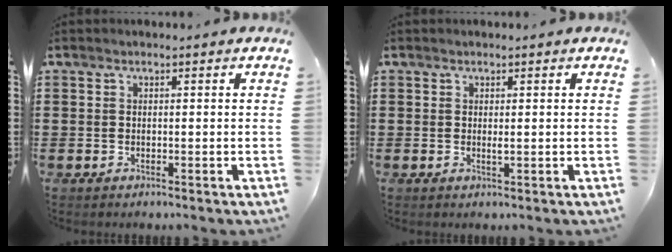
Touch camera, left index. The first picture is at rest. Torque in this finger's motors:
{"motor_torque": [0.25, -0.08, 0.00, 0.00]}